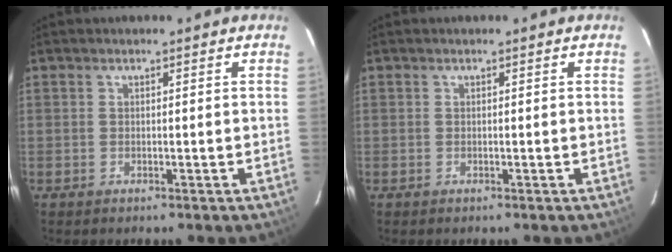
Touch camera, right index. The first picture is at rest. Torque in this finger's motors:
{"motor_torque": [0.00, 0.00, 0.00, 0.01]}